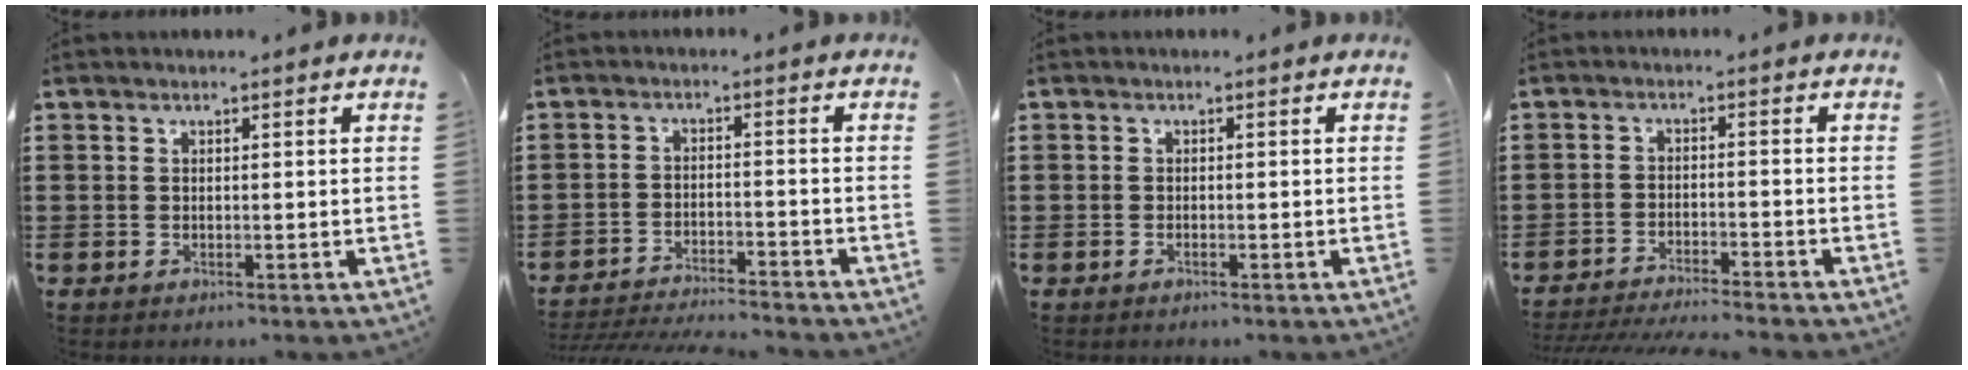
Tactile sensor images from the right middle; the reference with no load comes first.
{"total": 4.0, "force": [-4.0, 0.0, 0.5], "torque": [-0.020, -0.004, -0.086]}
{"total": 0.6, "force": [-0.5, 0.3, 0.1], "torque": [-0.001, 0.003, -0.011]}
{"total": 3.6, "force": [-3.6, -0.3, 0.6], "torque": [-0.020, -0.007, -0.076]}